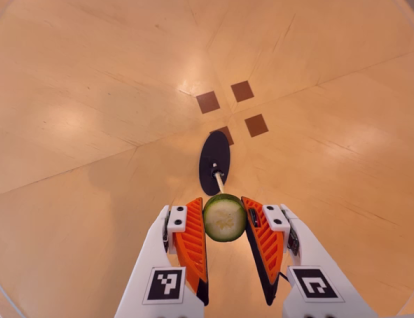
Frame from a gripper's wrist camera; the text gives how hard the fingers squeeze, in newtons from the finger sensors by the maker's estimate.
{"total": 6.5, "left": 6.5, "right": 6.5}